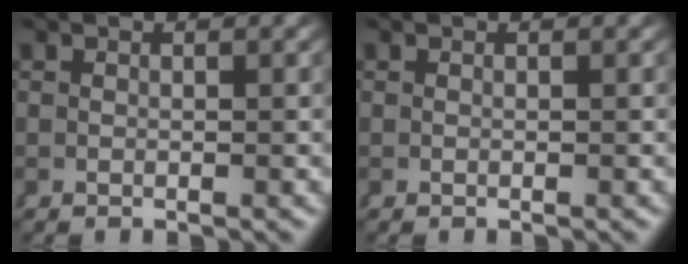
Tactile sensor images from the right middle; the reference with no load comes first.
{"total": 0.0}